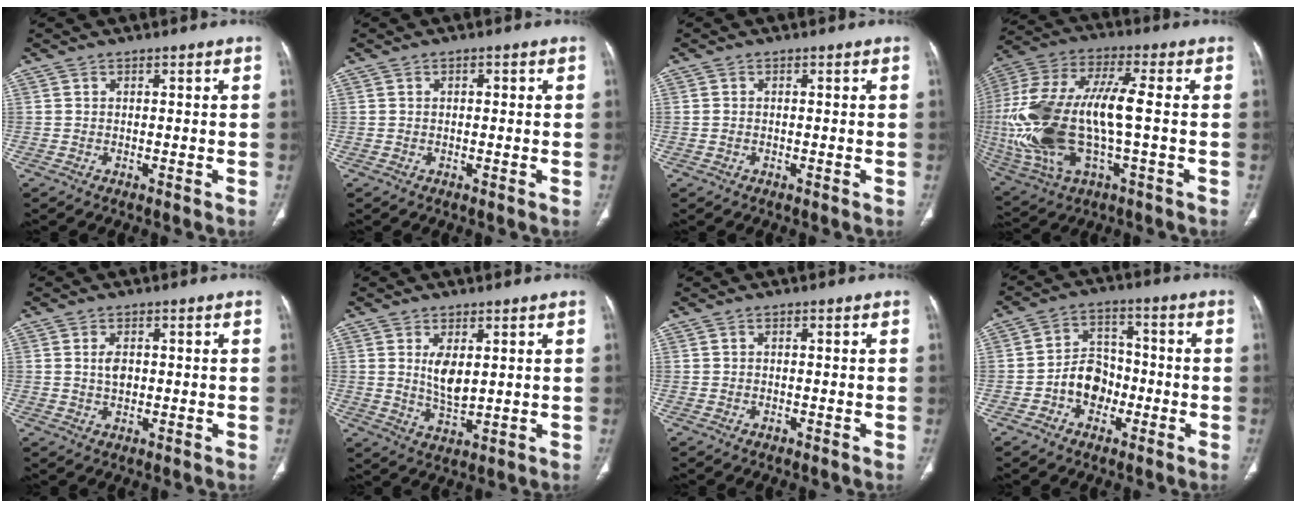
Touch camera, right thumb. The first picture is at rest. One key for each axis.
{"total": 1.0, "fx": 0.2, "fy": 0.5, "fz": 0.8, "tx": -0.017, "ty": 0.005, "tz": 0.006}
{"total": 0.7, "fx": -0.1, "fy": 0.5, "fz": 0.5, "tx": -0.014, "ty": 0.005, "tz": 0.000}
{"total": 24.5, "fx": -2.0, "fy": 9.5, "fz": 22.5, "tx": -0.516, "ty": 0.013, "tz": -0.025}
{"total": 3.0, "fx": 0.4, "fy": 1.9, "fz": 2.3, "tx": -0.040, "ty": -0.001, "tz": 0.008}
{"total": 5.9, "fx": 1.5, "fy": 2.7, "fz": 4.9, "tx": -0.083, "ty": -0.020, "tz": 0.038}
{"total": 0.5, "fx": -0.3, "fy": 0.4, "fz": 0.2, "tx": -0.003, "ty": 0.001, "tz": -0.005}
{"total": 8.1, "fx": -2.6, "fy": 6.4, "fz": 4.2, "tx": -0.039, "ty": 0.034, "tz": -0.052}